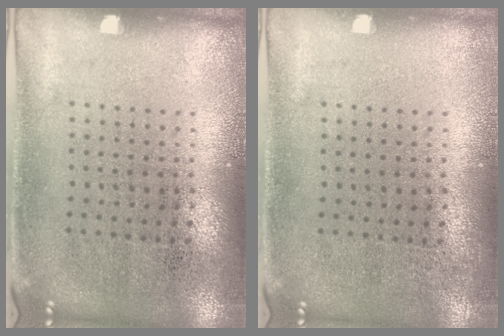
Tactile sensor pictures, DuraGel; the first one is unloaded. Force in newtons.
{"total": 0.0}